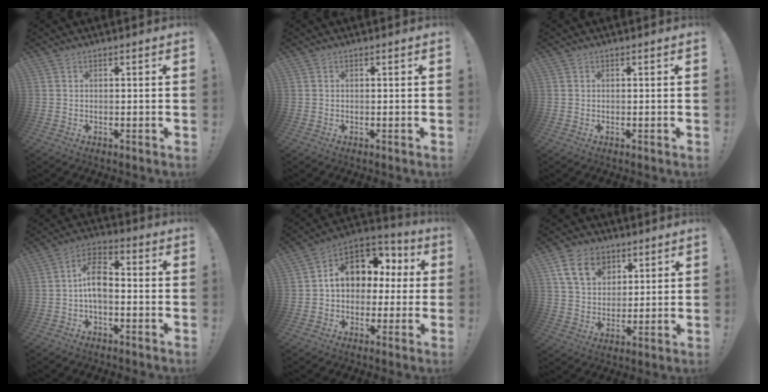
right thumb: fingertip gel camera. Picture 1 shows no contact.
{"total": 0.0}
{"total": 0.0}
{"total": 8.9, "force": [-1.0, 5.1, 7.2], "torque": [-0.135, 0.013, -0.014]}
{"total": 12.6, "force": [3.1, 9.7, 7.3], "torque": [-0.101, -0.010, 0.061]}
{"total": 13.5, "force": [6.4, 9.8, 6.8], "torque": [-0.098, -0.022, 0.124]}